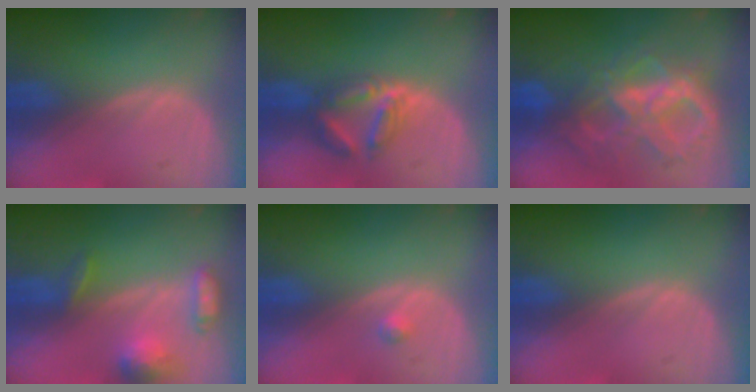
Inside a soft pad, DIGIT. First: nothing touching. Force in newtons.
{"total": 5.8, "press": 5.7, "slide": 0.5}
{"total": 10.7, "press": 10.6, "slide": 1.1}
{"total": 6.2, "press": 6.2, "slide": 0.4}
{"total": 0.8, "press": 0.8, "slide": 0.1}
{"total": 0.0}